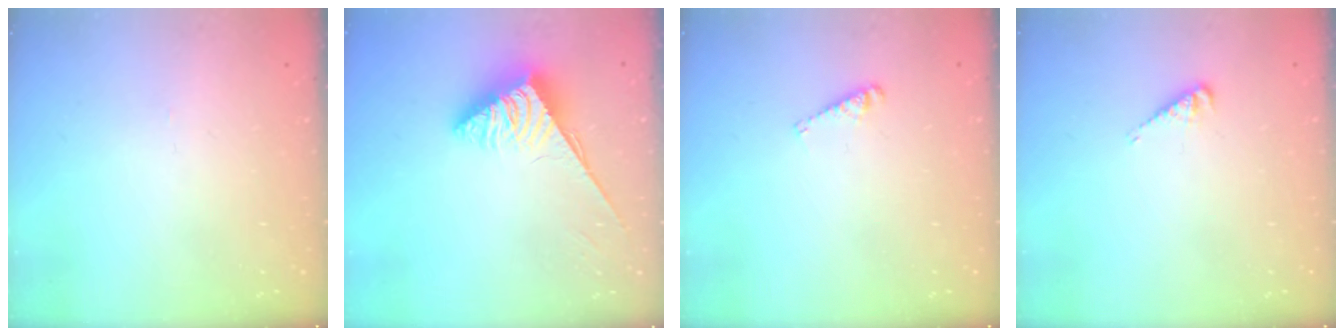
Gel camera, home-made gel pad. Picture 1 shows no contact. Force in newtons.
{"total": 3.8, "press": 3.7, "slide": 0.6}
{"total": 3.4, "press": 3.4, "slide": 0.2}
{"total": 3.6, "press": 3.5, "slide": 0.5}